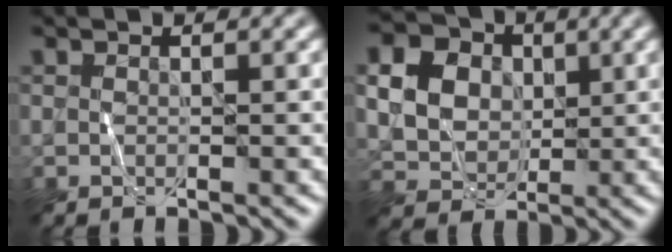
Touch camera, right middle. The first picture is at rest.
{"total": 11.1, "force": [3.0, 9.4, 5.0], "torque": [-0.129, 0.025, 0.062]}